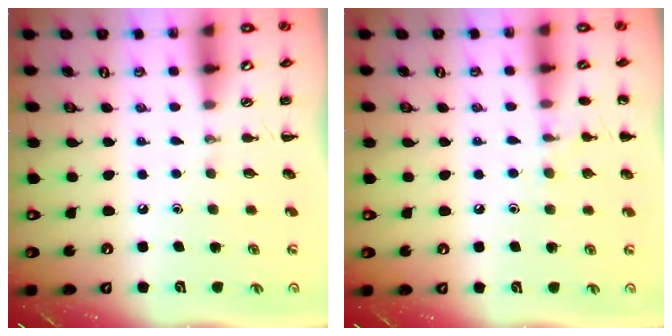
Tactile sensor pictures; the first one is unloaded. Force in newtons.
{"total": 7.0, "press": 6.8, "slide": 1.8}